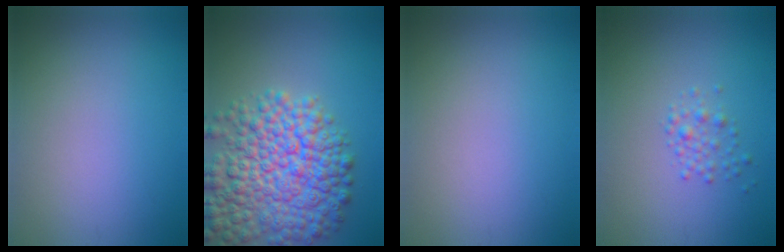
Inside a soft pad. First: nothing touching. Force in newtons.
{"total": 10.5, "press": 10.5, "slide": 0.5}
{"total": 0.0}
{"total": 1.4, "press": 1.4, "slide": 0.0}